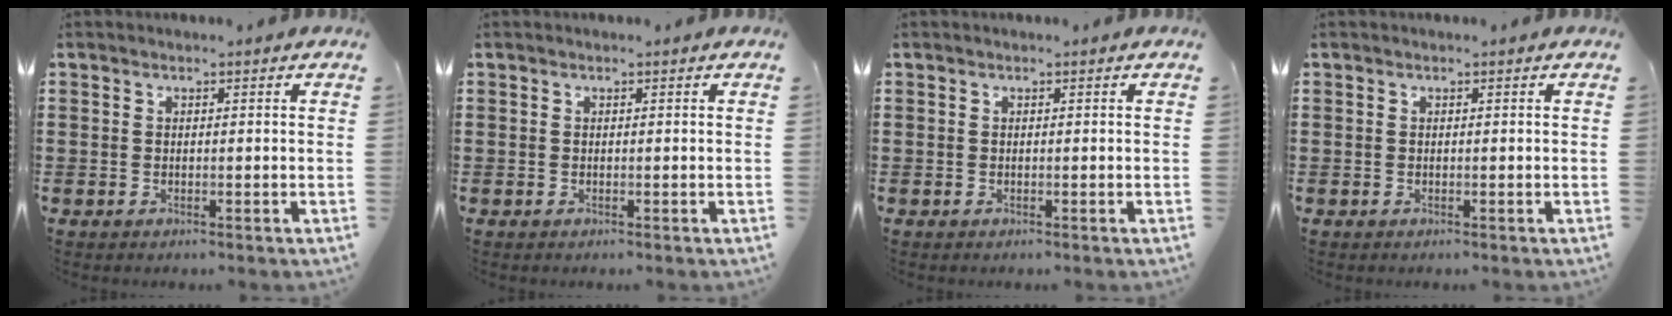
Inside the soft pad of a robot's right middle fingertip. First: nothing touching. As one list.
[{"total": 0.0}, {"total": 0.0}, {"total": 0.0}]